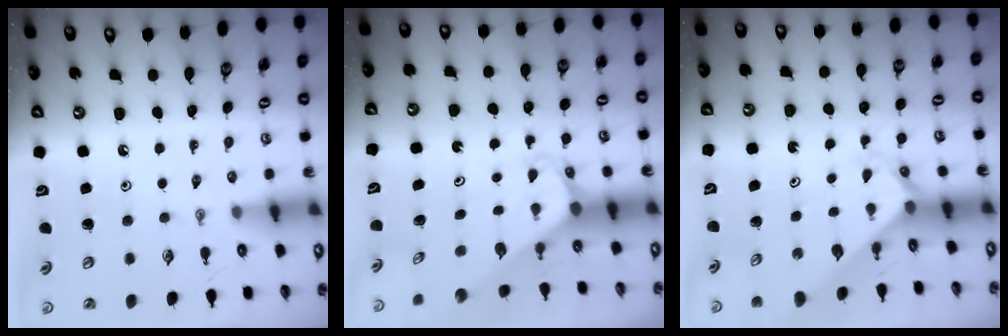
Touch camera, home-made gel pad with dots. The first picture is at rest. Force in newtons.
{"total": 2.0, "press": 2.0, "slide": 0.1}
{"total": 2.5, "press": 2.5, "slide": 0.2}